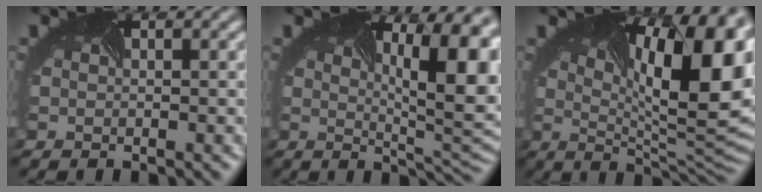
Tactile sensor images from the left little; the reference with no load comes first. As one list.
[{"total": 11.3, "force": [2.2, 4.0, 10.3], "torque": [-0.108, 0.004, 0.023]}, {"total": 15.4, "force": [3.5, 5.6, 13.9], "torque": [-0.161, 0.012, 0.052]}]